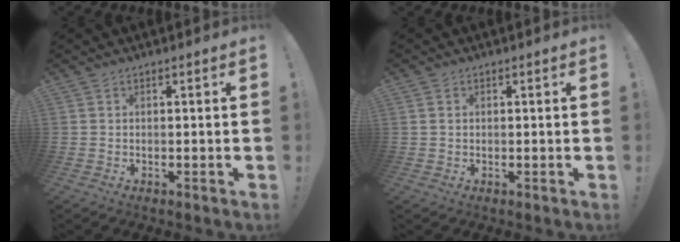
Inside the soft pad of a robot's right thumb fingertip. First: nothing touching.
{"total": 1.2, "force": [0.3, 1.0, 0.5], "torque": [-0.009, 0.003, 0.007]}